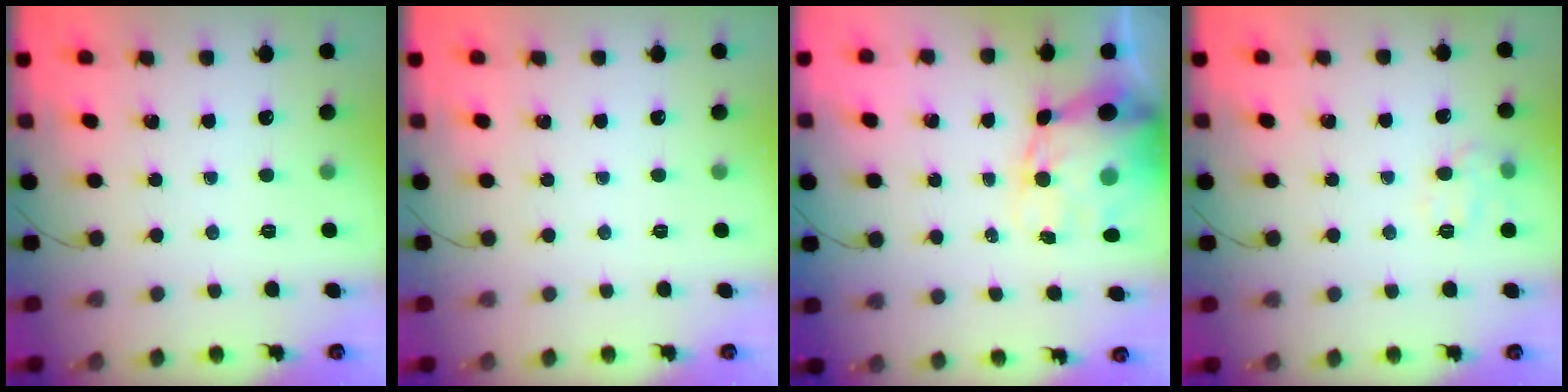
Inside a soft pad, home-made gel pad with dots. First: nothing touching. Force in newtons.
{"total": 0.0}
{"total": 10.8, "press": 10.3, "slide": 3.4}
{"total": 8.5, "press": 8.4, "slide": 0.8}